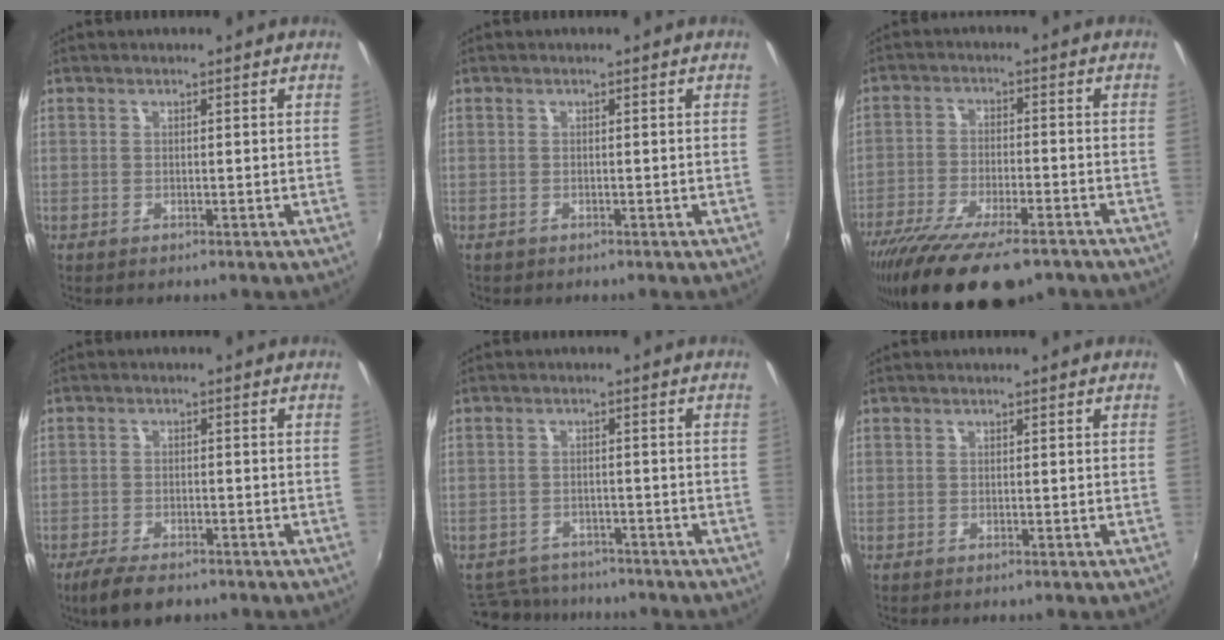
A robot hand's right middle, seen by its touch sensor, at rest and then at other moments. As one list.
[{"total": 0.6, "force": [-0.4, 0.5, 0.1], "torque": [-0.003, -0.003, -0.006]}, {"total": 18.3, "force": [-13.6, 5.4, 10.9], "torque": [-0.219, -0.056, -0.223]}, {"total": 6.7, "force": [-5.2, 2.2, 3.6], "torque": [-0.091, -0.018, -0.092]}, {"total": 9.5, "force": [-8.4, 3.9, 2.2], "torque": [-0.067, 0.000, -0.127]}, {"total": 0.0}]